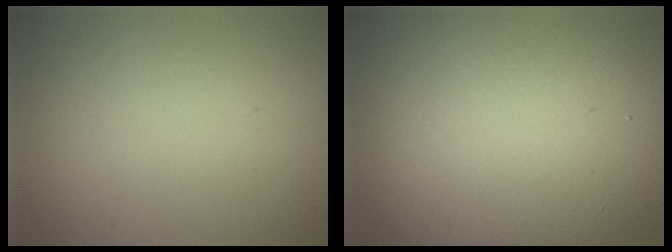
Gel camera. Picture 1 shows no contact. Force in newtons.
{"total": 16.9, "press": 16.9, "slide": 1.0}